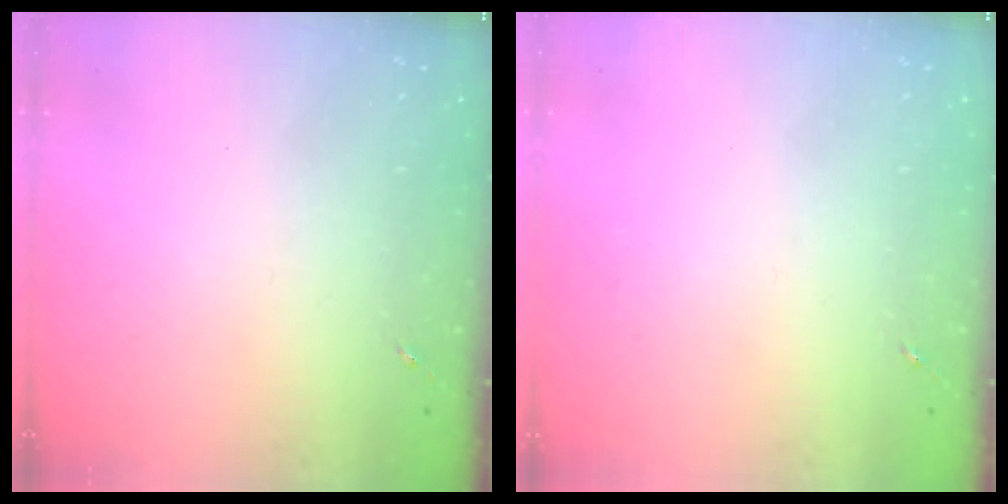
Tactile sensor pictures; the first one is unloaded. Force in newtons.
{"total": 0.0}